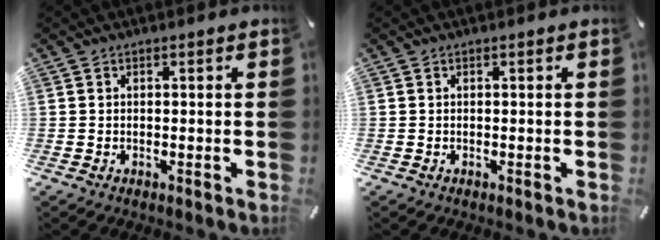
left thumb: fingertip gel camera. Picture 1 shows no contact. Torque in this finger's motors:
{"motor_torque": [-0.05, 0.05, -0.01, 0.00, 0.00]}